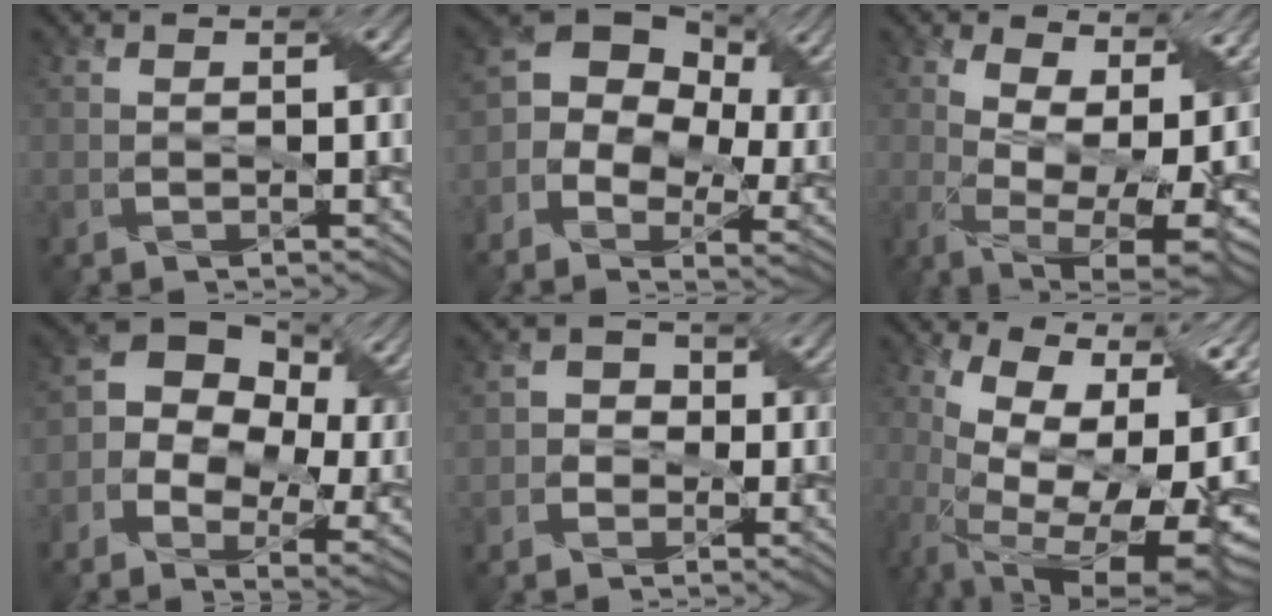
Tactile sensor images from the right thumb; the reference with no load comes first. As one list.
[{"total": 13.7, "force": [0.9, 10.1, 9.1], "torque": [-0.182, -0.009, 0.025]}, {"total": 11.5, "force": [2.8, 5.2, 9.9], "torque": [-0.190, -0.012, 0.050]}, {"total": 15.1, "force": [1.8, 11.1, 10.1], "torque": [-0.196, -0.017, 0.045]}, {"total": 2.6, "force": [-0.9, 2.4, 0.6], "torque": [-0.004, 0.009, -0.030]}, {"total": 18.9, "force": [-1.2, 9.4, 16.4], "torque": [-0.232, 0.003, -0.002]}]